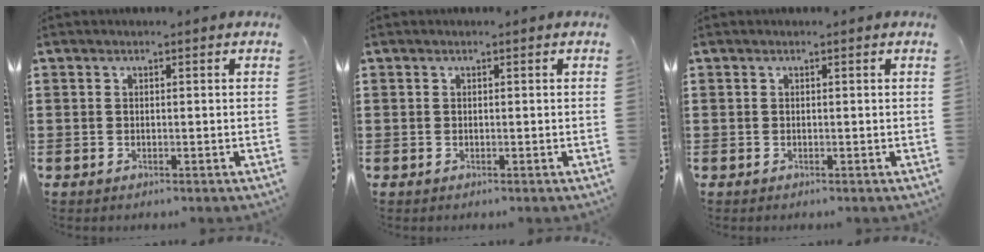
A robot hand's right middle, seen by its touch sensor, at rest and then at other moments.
{"total": 0.0}
{"total": 0.0}